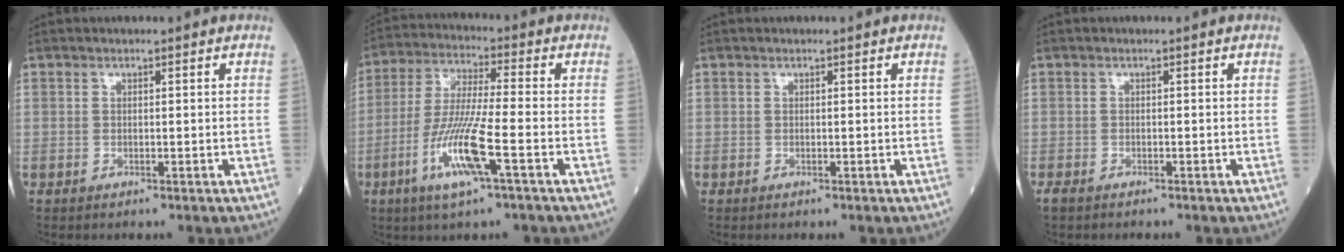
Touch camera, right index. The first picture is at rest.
{"total": 11.4, "force": [-4.4, -0.2, 10.5], "torque": [-0.217, -0.014, -0.087]}
{"total": 0.0}
{"total": 1.9, "force": [-1.6, 0.5, 0.9], "torque": [-0.024, -0.007, -0.024]}